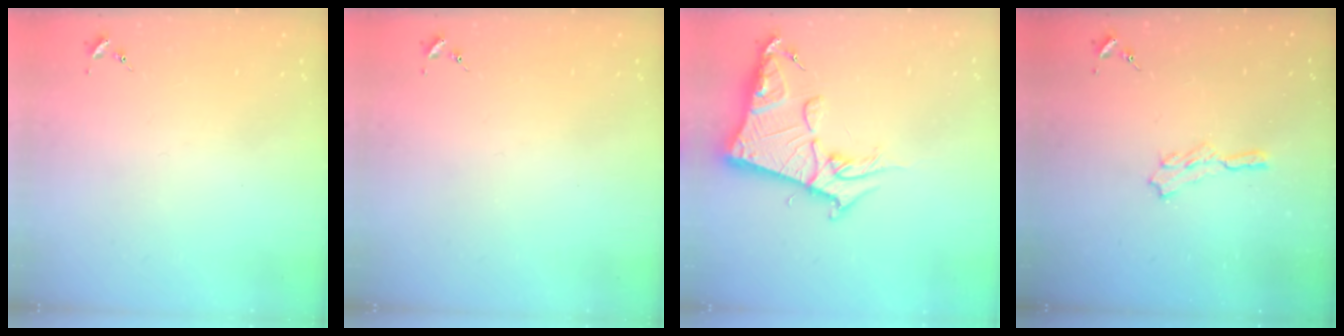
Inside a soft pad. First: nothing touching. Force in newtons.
{"total": 0.0}
{"total": 14.8, "press": 14.8, "slide": 1.5}
{"total": 5.0, "press": 5.0, "slide": 0.8}